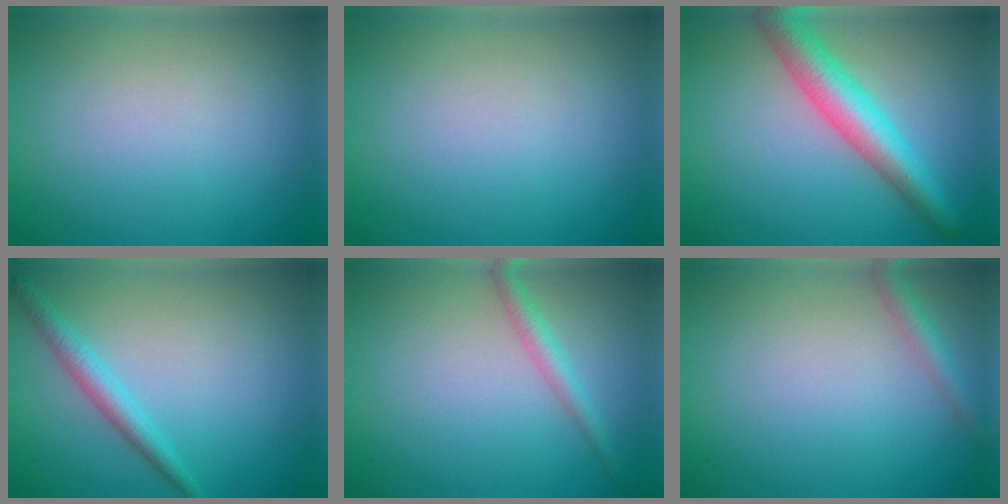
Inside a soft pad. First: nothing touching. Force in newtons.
{"total": 0.0}
{"total": 5.8, "press": 5.8, "slide": 0.3}
{"total": 2.3, "press": 2.3, "slide": 0.2}
{"total": 1.9, "press": 1.9, "slide": 0.0}
{"total": 1.8, "press": 1.8, "slide": 0.0}